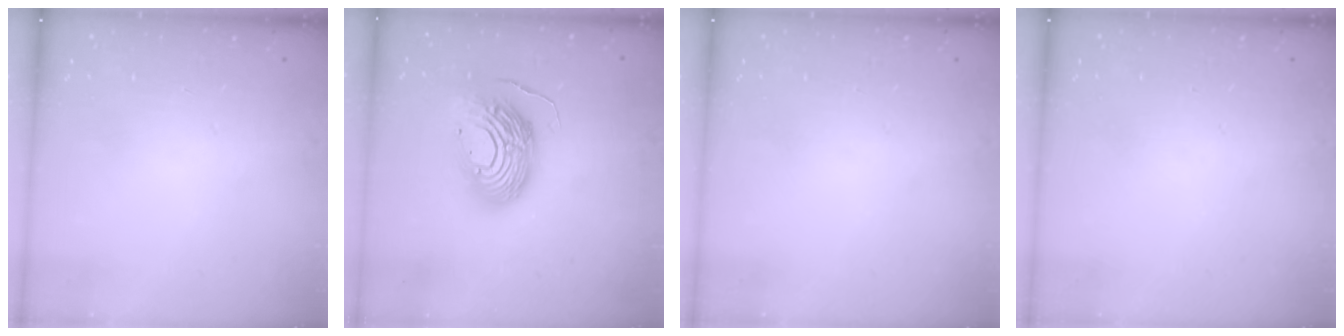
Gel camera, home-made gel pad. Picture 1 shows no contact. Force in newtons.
{"total": 16.0, "press": 15.8, "slide": 2.4}
{"total": 0.0}
{"total": 0.0}